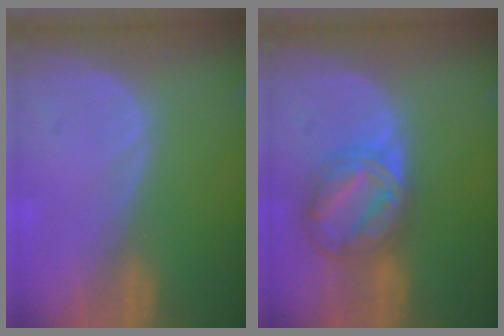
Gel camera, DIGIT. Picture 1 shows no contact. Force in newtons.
{"total": 7.3, "press": 7.3, "slide": 0.5}